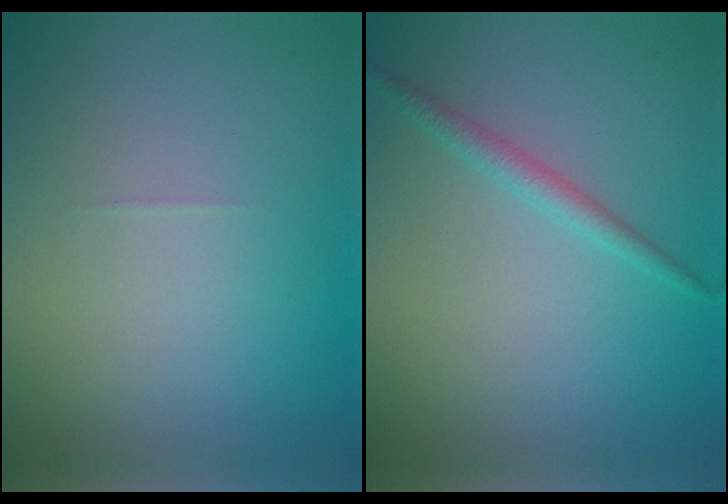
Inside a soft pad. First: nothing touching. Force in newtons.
{"total": 1.7, "press": 1.7, "slide": 0.1}